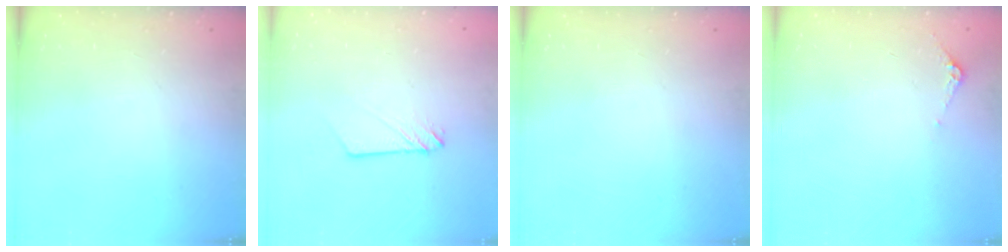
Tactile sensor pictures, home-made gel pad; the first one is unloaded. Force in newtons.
{"total": 2.1, "press": 2.1, "slide": 0.1}
{"total": 0.0}
{"total": 4.2, "press": 4.2, "slide": 0.4}